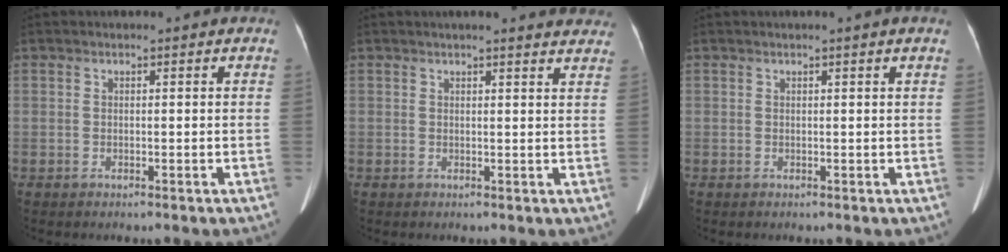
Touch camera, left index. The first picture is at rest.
{"total": 10.9, "force": [10.2, 2.0, 3.3], "torque": [-0.015, 0.006, 0.093]}
{"total": 0.6, "force": [0.3, -0.1, 0.4], "torque": [-0.013, 0.005, 0.011]}